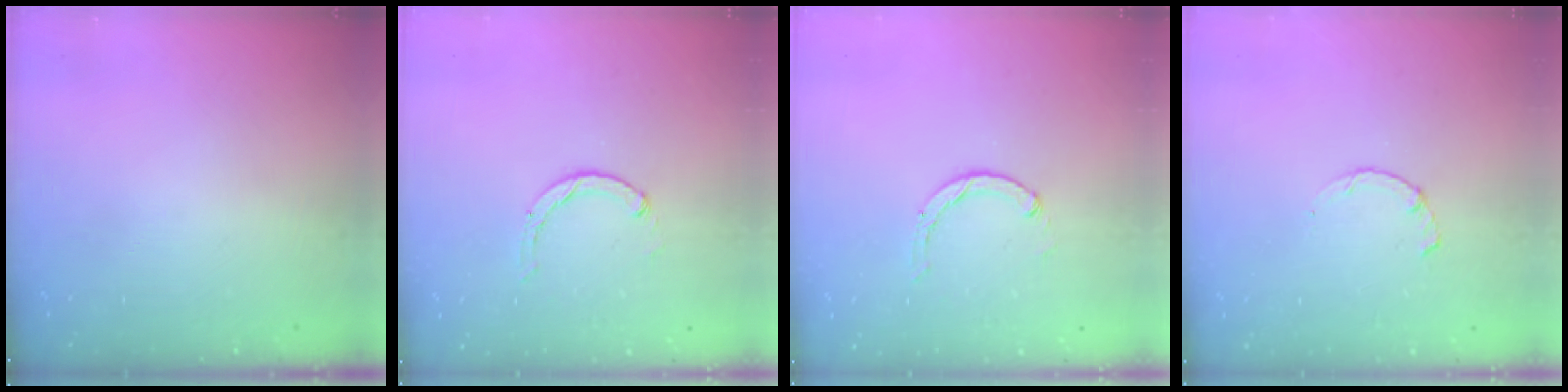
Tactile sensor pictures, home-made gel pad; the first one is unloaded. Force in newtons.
{"total": 0.8, "press": 0.8, "slide": 0.2}
{"total": 0.8, "press": 0.8, "slide": 0.2}
{"total": 1.7, "press": 1.7, "slide": 0.3}